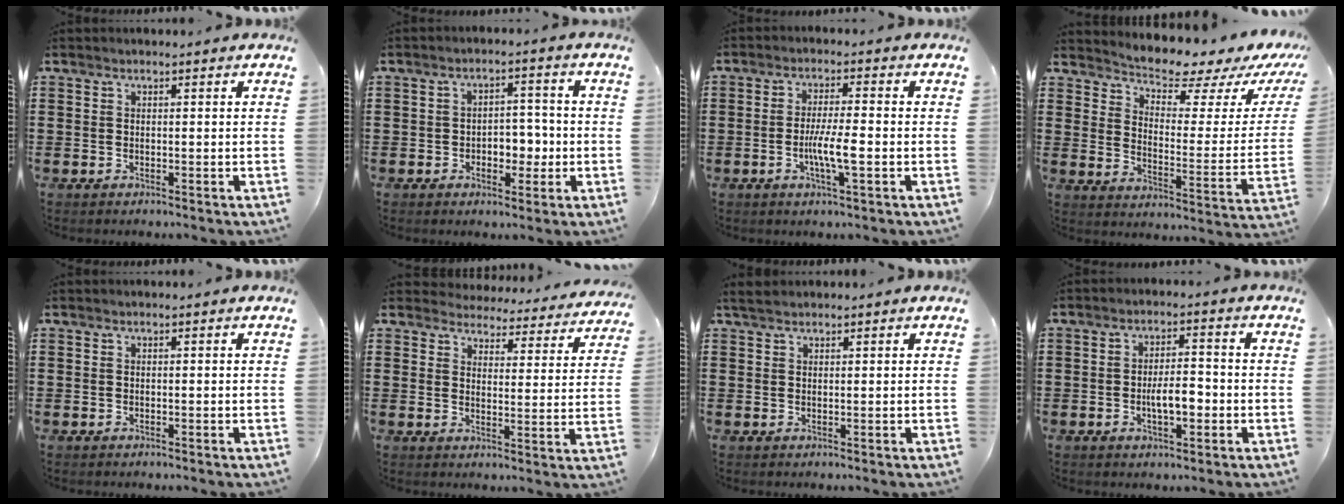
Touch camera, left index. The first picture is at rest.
{"total": 4.5, "force": [-1.2, 3.2, 2.9], "torque": [-0.045, 0.001, -0.030]}
{"total": 5.6, "force": [-1.3, 0.8, 5.4], "torque": [-0.106, -0.003, -0.029]}
{"total": 5.1, "force": [4.8, 0.6, 1.8], "torque": [-0.046, -0.044, 0.073]}
{"total": 0.0}
{"total": 4.1, "force": [4.1, 0.4, 0.1], "torque": [-0.020, -0.037, 0.067]}
{"total": 1.6, "force": [1.3, 0.4, 0.8], "torque": [-0.019, 0.004, 0.025]}
{"total": 5.1, "force": [-1.3, 2.1, 4.5], "torque": [-0.078, 0.003, -0.029]}